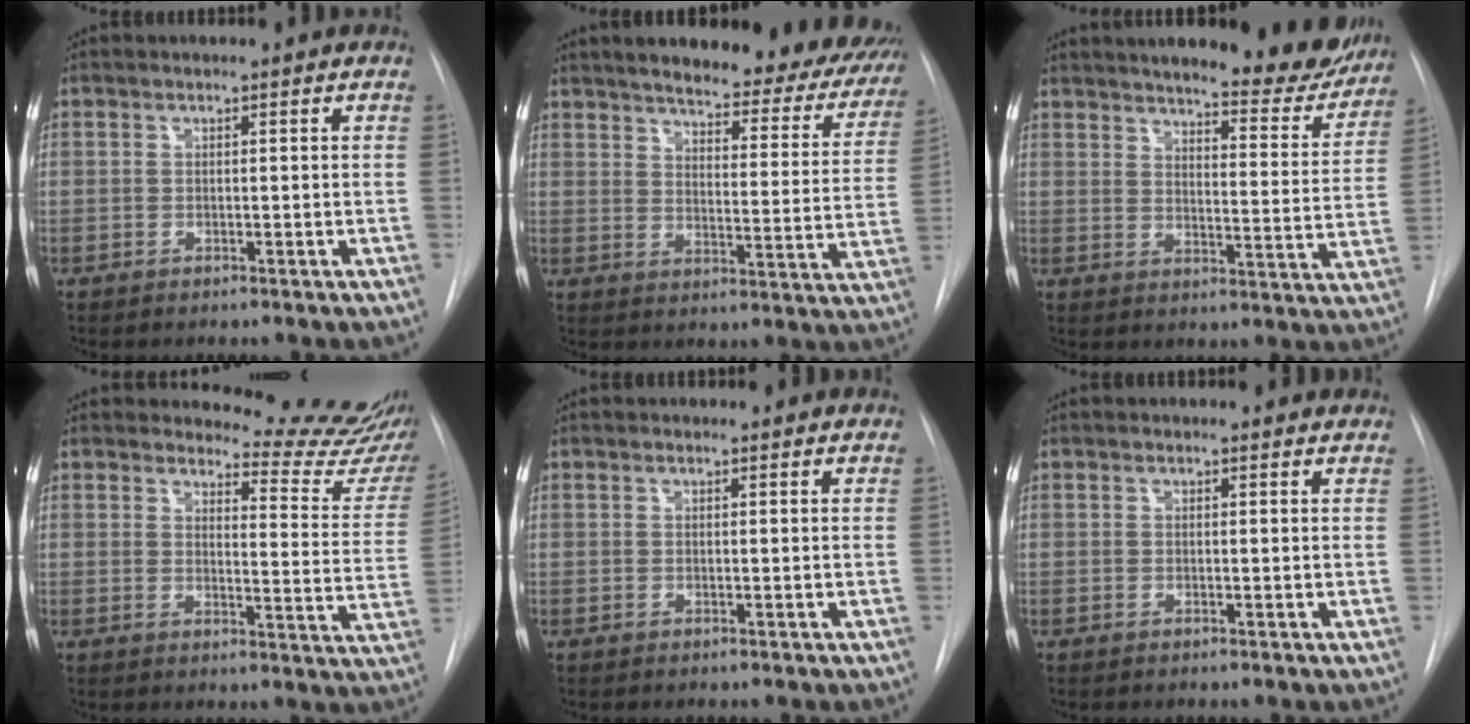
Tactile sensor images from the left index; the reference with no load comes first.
{"total": 26.1, "force": [22.5, 6.9, 11.3], "torque": [-0.156, -0.052, 0.260]}
{"total": 19.9, "force": [17.5, 4.1, 8.7], "torque": [-0.112, -0.038, 0.208]}
{"total": 13.7, "force": [13.6, 0.5, 1.8], "torque": [-0.006, -0.118, 0.137]}
{"total": 1.6, "force": [1.6, 0.4, 0.2], "torque": [-0.012, 0.006, 0.013]}
{"total": 3.0, "force": [2.9, 0.9, 0.3], "torque": [-0.003, 0.001, 0.018]}